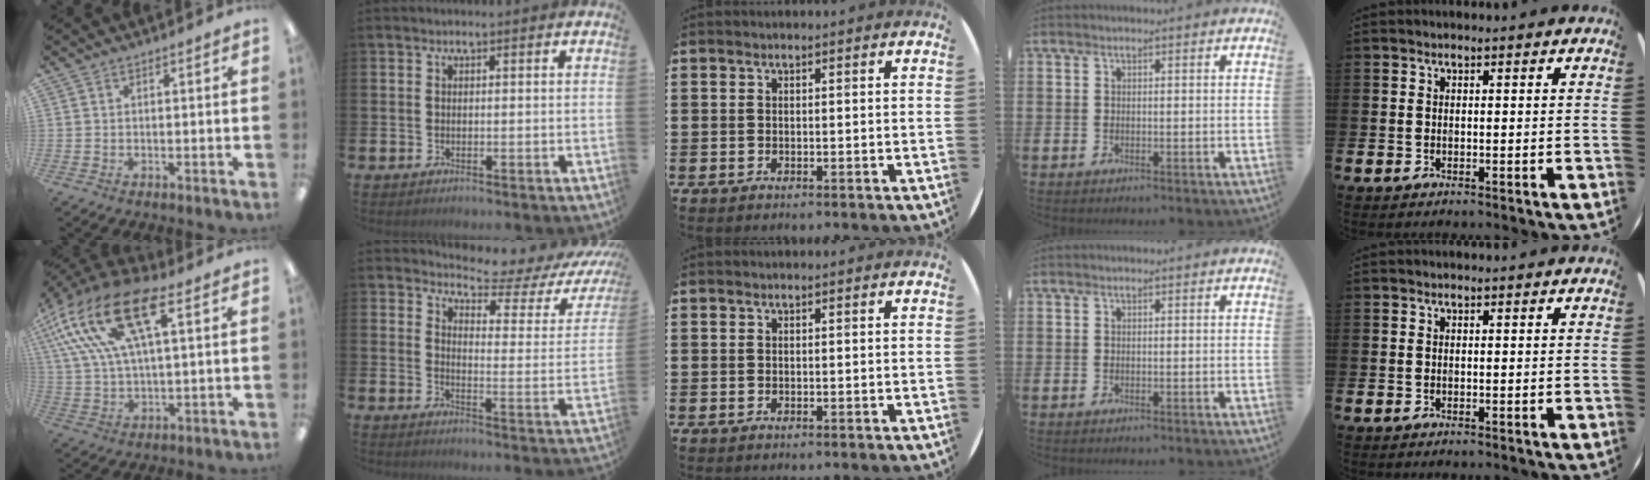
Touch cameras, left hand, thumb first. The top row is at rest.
{"thumb": {"total": 20.4, "force": [9.8, 8.5, 15.8], "torque": [-0.318, -0.027, 0.168]}, "index": {"total": 5.1, "force": [4.9, 1.1, 1.2], "torque": [-0.034, -0.046, 0.076]}}